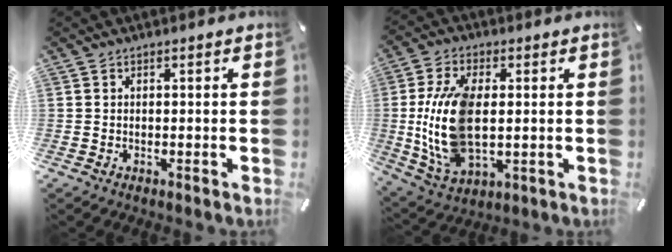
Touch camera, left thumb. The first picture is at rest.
{"total": 15.7, "force": [0.6, 8.8, 13.0], "torque": [-0.299, -0.013, 0.012]}